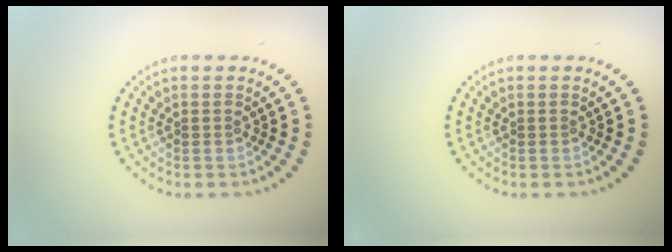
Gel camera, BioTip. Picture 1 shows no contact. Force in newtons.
{"total": 0.0}